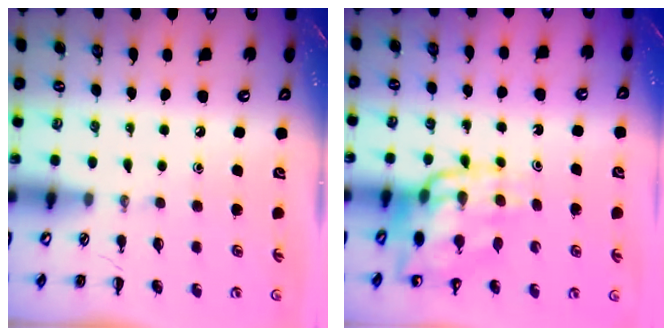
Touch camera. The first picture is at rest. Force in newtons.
{"total": 14.1, "press": 13.7, "slide": 3.3}